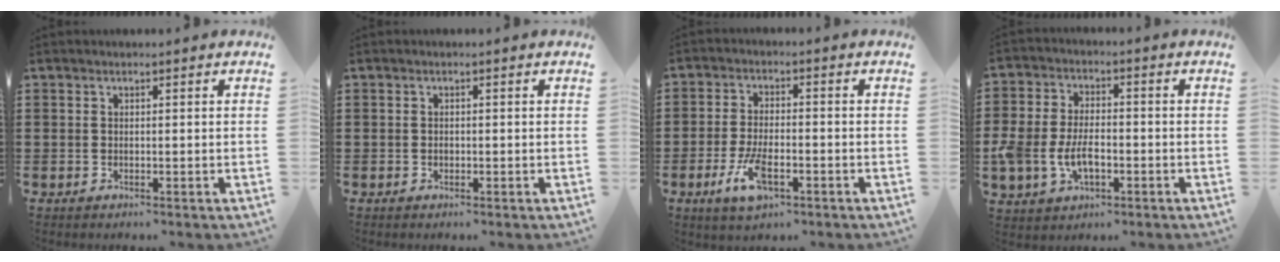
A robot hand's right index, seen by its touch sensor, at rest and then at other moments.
{"total": 0.5, "force": [-0.1, 0.3, 0.4], "torque": [-0.009, -0.001, -0.001]}
{"total": 6.6, "force": [-2.6, 2.7, 5.4], "torque": [-0.122, -0.009, -0.050]}
{"total": 6.7, "force": [-1.9, 4.2, 4.9], "torque": [-0.119, 0.000, -0.040]}